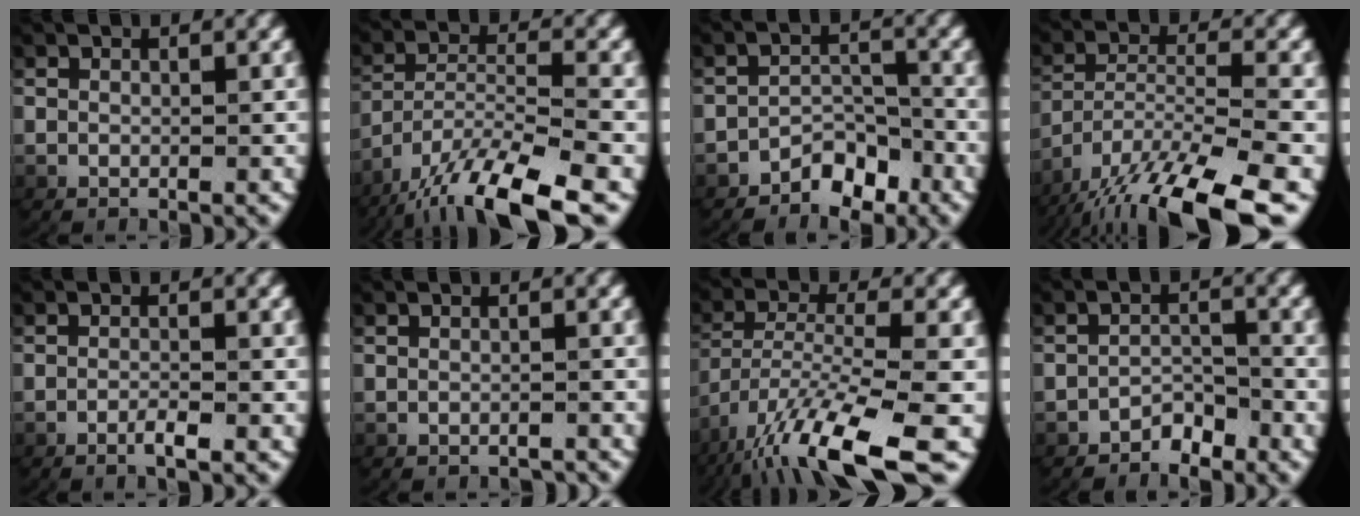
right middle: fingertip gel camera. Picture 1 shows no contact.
{"total": 7.6, "force": [-3.7, 2.8, 6.0], "torque": [-0.116, -0.018, -0.048]}
{"total": 3.4, "force": [-2.9, 1.4, 1.1], "torque": [-0.007, 0.002, -0.052]}
{"total": 8.4, "force": [-4.4, 3.3, 6.3], "torque": [-0.131, -0.030, -0.051]}
{"total": 1.5, "force": [-1.1, 0.3, 0.9], "torque": [-0.025, 0.003, -0.023]}
{"total": 1.5, "force": [-1.5, -0.2, 0.0], "torque": [-0.002, -0.004, -0.021]}
{"total": 7.1, "force": [-3.8, 2.0, 5.7], "torque": [-0.134, -0.033, -0.035]}
{"total": 2.6, "force": [-2.4, 0.8, 0.4], "torque": [-0.001, -0.001, -0.044]}